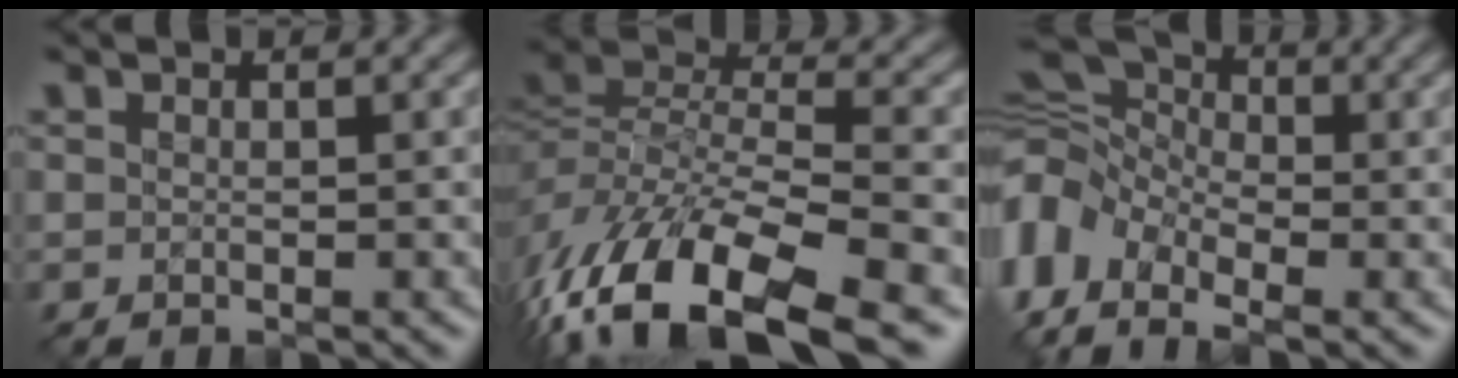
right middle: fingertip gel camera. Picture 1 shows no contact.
{"total": 13.7, "force": [-7.7, 6.0, 9.7], "torque": [-0.246, -0.007, -0.123]}
{"total": 7.8, "force": [-2.2, 5.7, 4.9], "torque": [-0.148, 0.006, -0.035]}